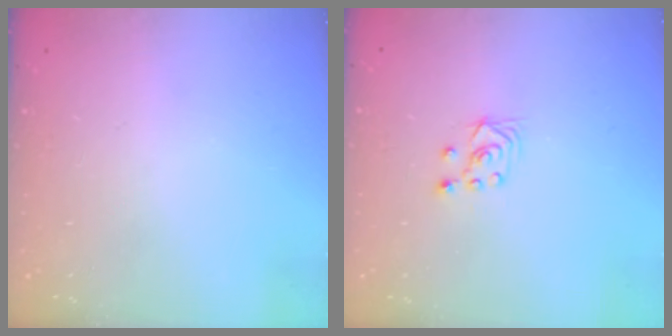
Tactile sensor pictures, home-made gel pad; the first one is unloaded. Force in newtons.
{"total": 2.8, "press": 2.6, "slide": 1.1}